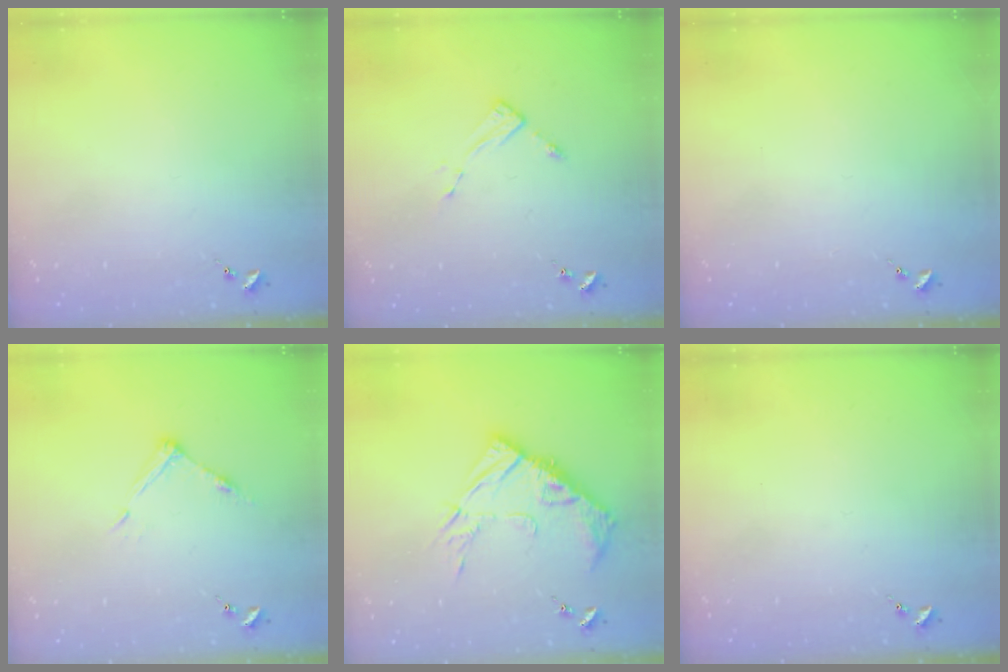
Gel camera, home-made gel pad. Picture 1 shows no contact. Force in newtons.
{"total": 3.8, "press": 3.8, "slide": 0.3}
{"total": 0.0}
{"total": 6.8, "press": 6.7, "slide": 0.4}
{"total": 13.4, "press": 13.4, "slide": 1.0}
{"total": 0.0}